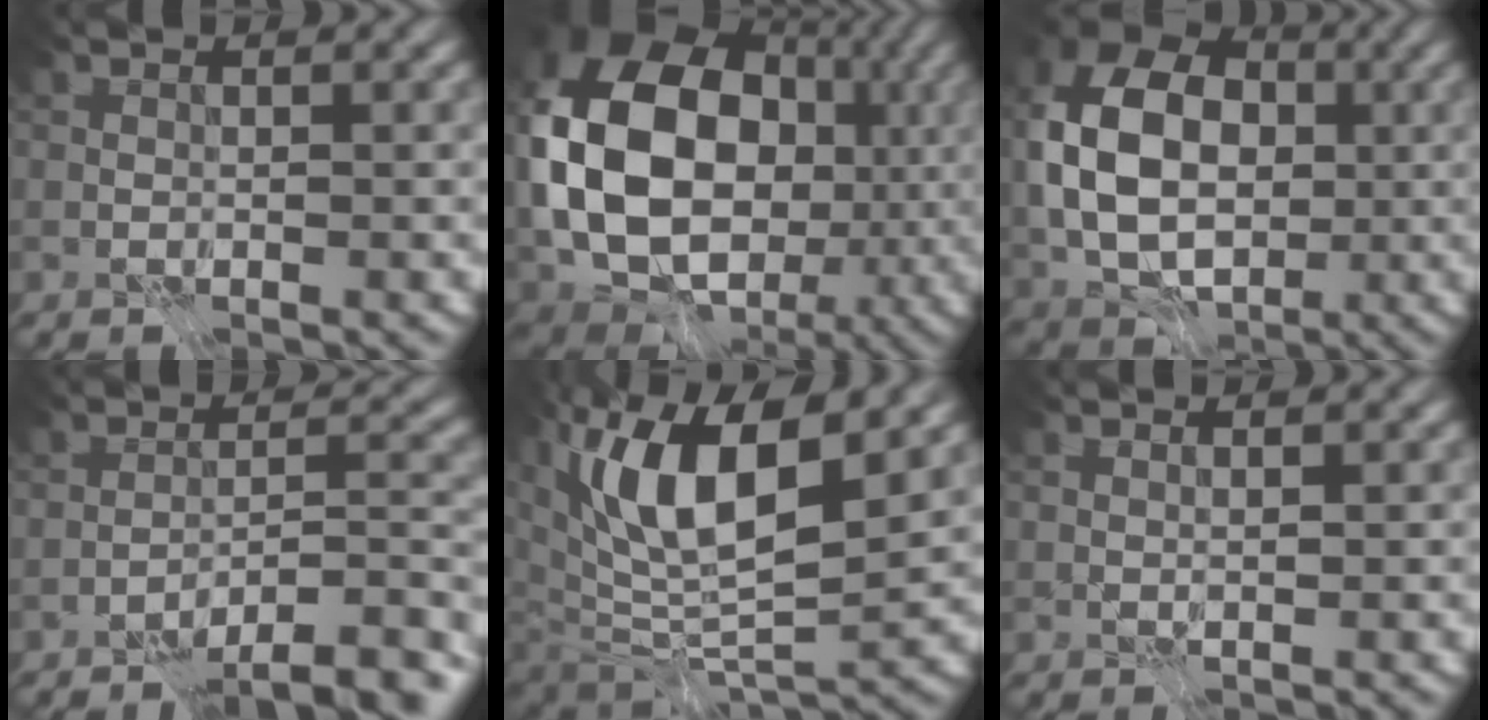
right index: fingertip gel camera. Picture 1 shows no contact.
{"total": 16.3, "force": [-0.2, 12.9, 10.1], "torque": [-0.203, -0.002, -0.012]}
{"total": 12.3, "force": [-0.1, 8.9, 8.4], "torque": [-0.176, 0.006, -0.005]}
{"total": 8.5, "force": [-7.4, 1.6, 4.0], "torque": [-0.036, 0.009, -0.107]}
{"total": 10.4, "force": [3.7, 5.2, 8.2], "torque": [-0.147, -0.003, 0.065]}
{"total": 0.8, "force": [0.7, 0.1, 0.2], "torque": [0.005, -0.006, 0.002]}